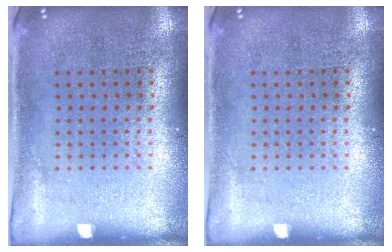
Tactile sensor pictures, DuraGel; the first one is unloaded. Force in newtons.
{"total": 0.0}